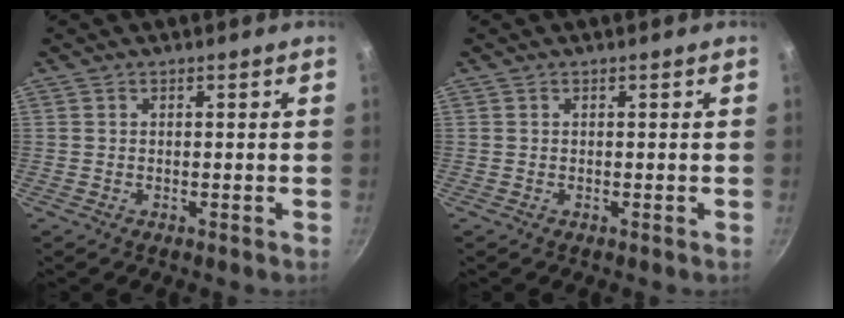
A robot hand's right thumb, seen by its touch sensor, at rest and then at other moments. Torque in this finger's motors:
{"motor_torque": [-0.13, 0.10, 0.03, -0.35, 0.04]}